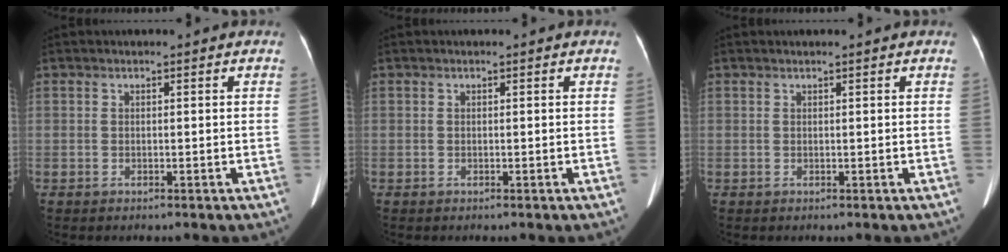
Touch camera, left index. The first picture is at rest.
{"total": 0.0}
{"total": 0.8, "force": [0.7, -0.1, 0.4], "torque": [-0.010, 0.011, 0.015]}